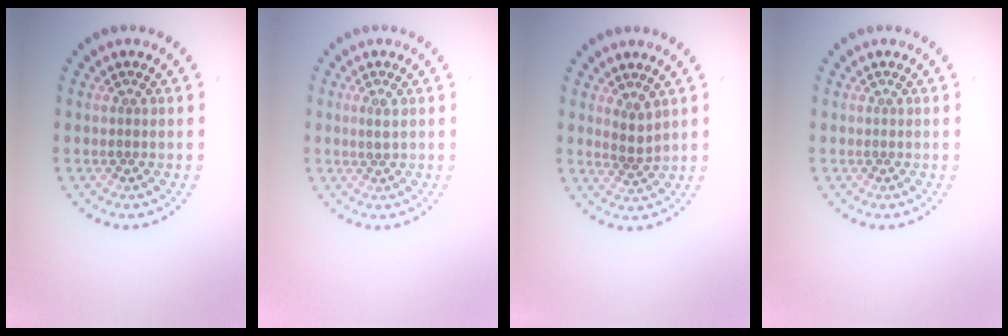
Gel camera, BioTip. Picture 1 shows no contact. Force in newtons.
{"total": 1.0, "press": 0.9, "slide": 0.5}
{"total": 1.8, "press": 1.4, "slide": 1.1}
{"total": 0.0}